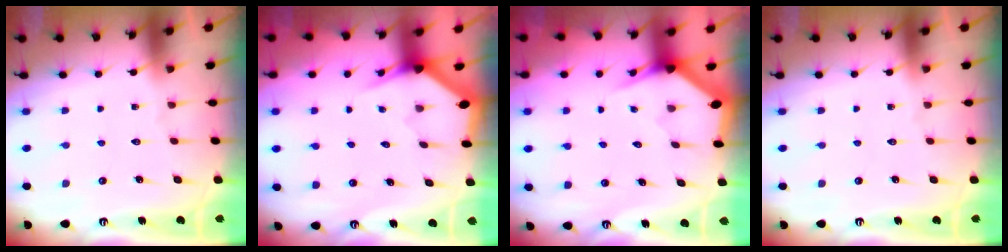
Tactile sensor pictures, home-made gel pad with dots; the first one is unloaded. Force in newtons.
{"total": 3.0, "press": 3.0, "slide": 0.0}
{"total": 3.0, "press": 3.0, "slide": 0.1}
{"total": 0.0}